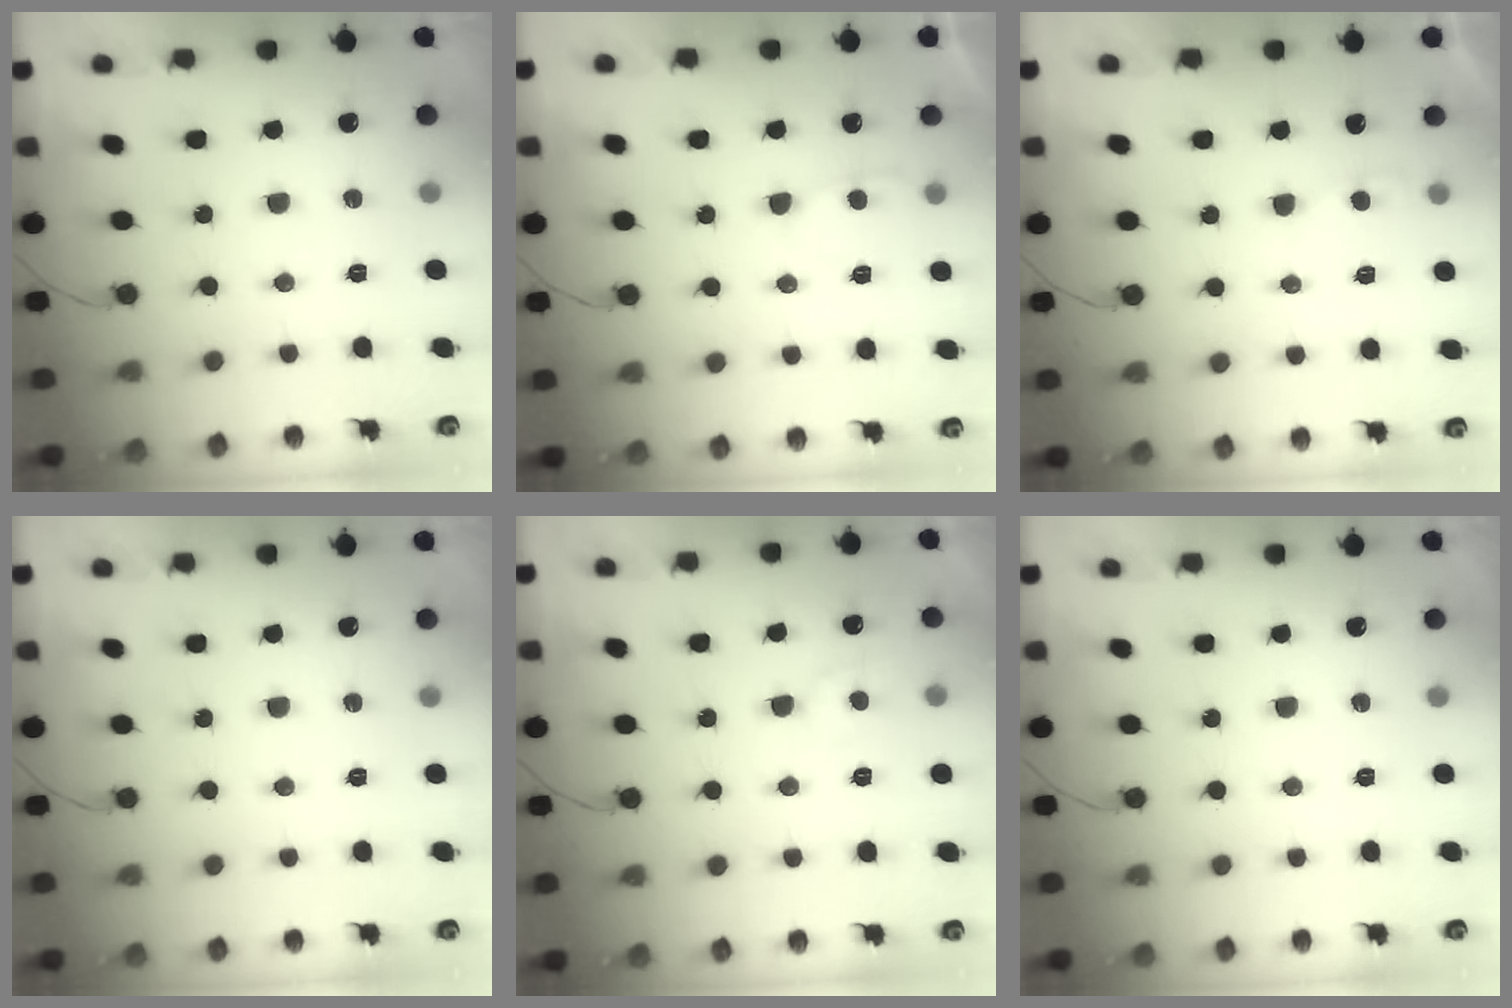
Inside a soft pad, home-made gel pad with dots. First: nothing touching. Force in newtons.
{"total": 3.0, "press": 2.9, "slide": 0.5}
{"total": 2.2, "press": 2.2, "slide": 0.2}
{"total": 0.0}
{"total": 6.4, "press": 6.4, "slide": 0.4}
{"total": 0.0}